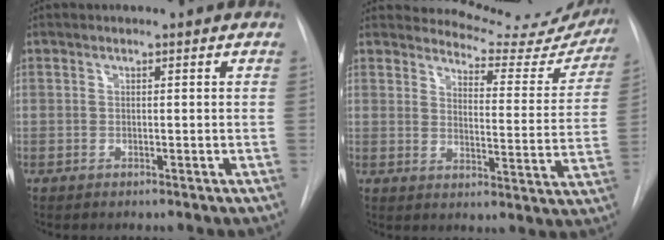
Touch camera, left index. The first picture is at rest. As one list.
[{"total": 16.7, "force": [16.1, 3.6, 2.9], "torque": [-0.016, -0.078, 0.170]}]